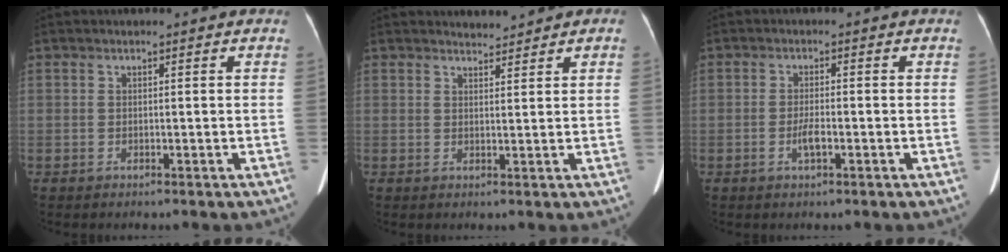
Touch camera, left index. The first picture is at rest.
{"total": 1.8, "force": [1.8, 0.2, -0.1], "torque": [-0.003, 0.005, 0.031]}
{"total": 2.3, "force": [-0.9, 0.4, 2.1], "torque": [-0.042, -0.001, -0.015]}